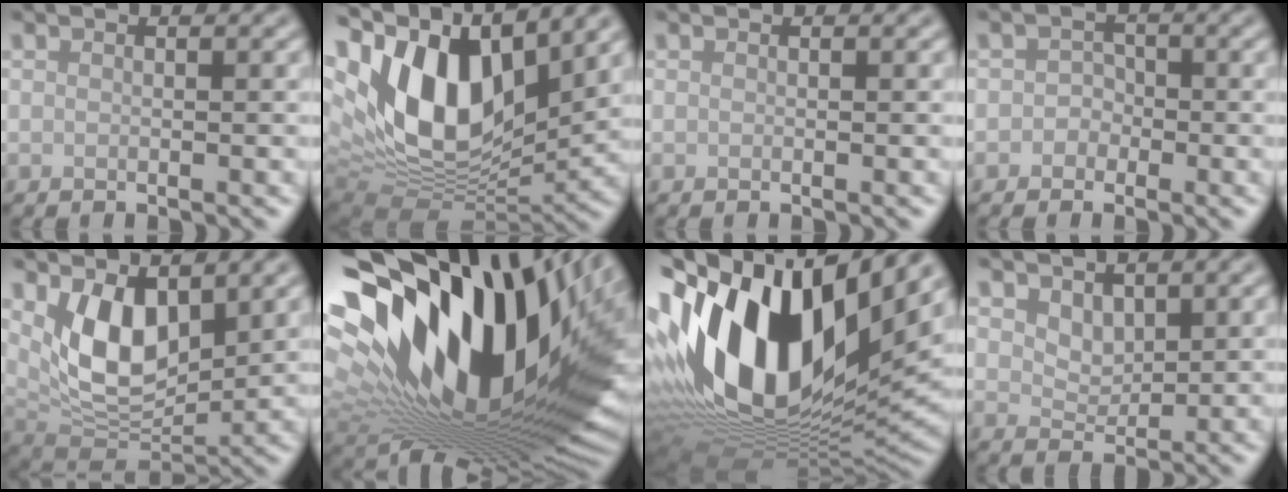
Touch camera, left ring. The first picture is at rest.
{"total": 15.0, "force": [4.6, 8.9, 11.2], "torque": [-0.214, 0.008, 0.088]}
{"total": 0.0}
{"total": 1.5, "force": [-0.5, 1.4, 0.3], "torque": [0.013, 0.002, -0.015]}
{"total": 7.1, "force": [2.3, 3.9, 5.4], "torque": [-0.100, -0.020, 0.048]}
{"total": 20.6, "force": [7.5, 10.8, 15.9], "torque": [-0.285, 0.013, 0.137]}
{"total": 17.8, "force": [3.9, 9.9, 14.2], "torque": [-0.280, 0.002, 0.069]}
{"total": 2.1, "force": [1.4, 1.2, 1.0], "torque": [-0.020, -0.008, 0.028]}